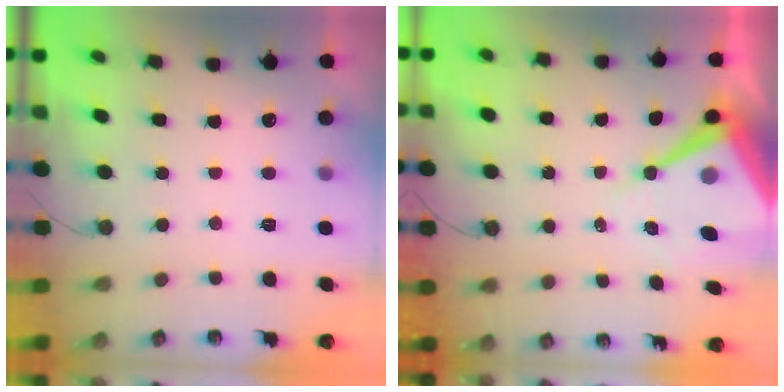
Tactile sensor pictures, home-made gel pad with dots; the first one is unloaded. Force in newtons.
{"total": 15.8, "press": 15.8, "slide": 1.3}